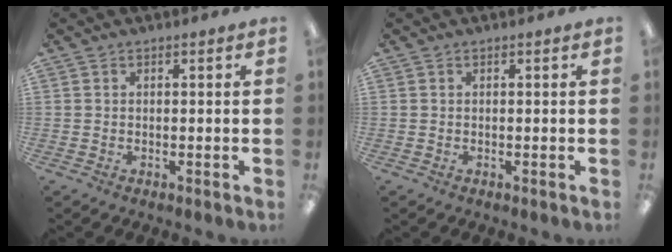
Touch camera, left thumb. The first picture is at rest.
{"total": 0.0}